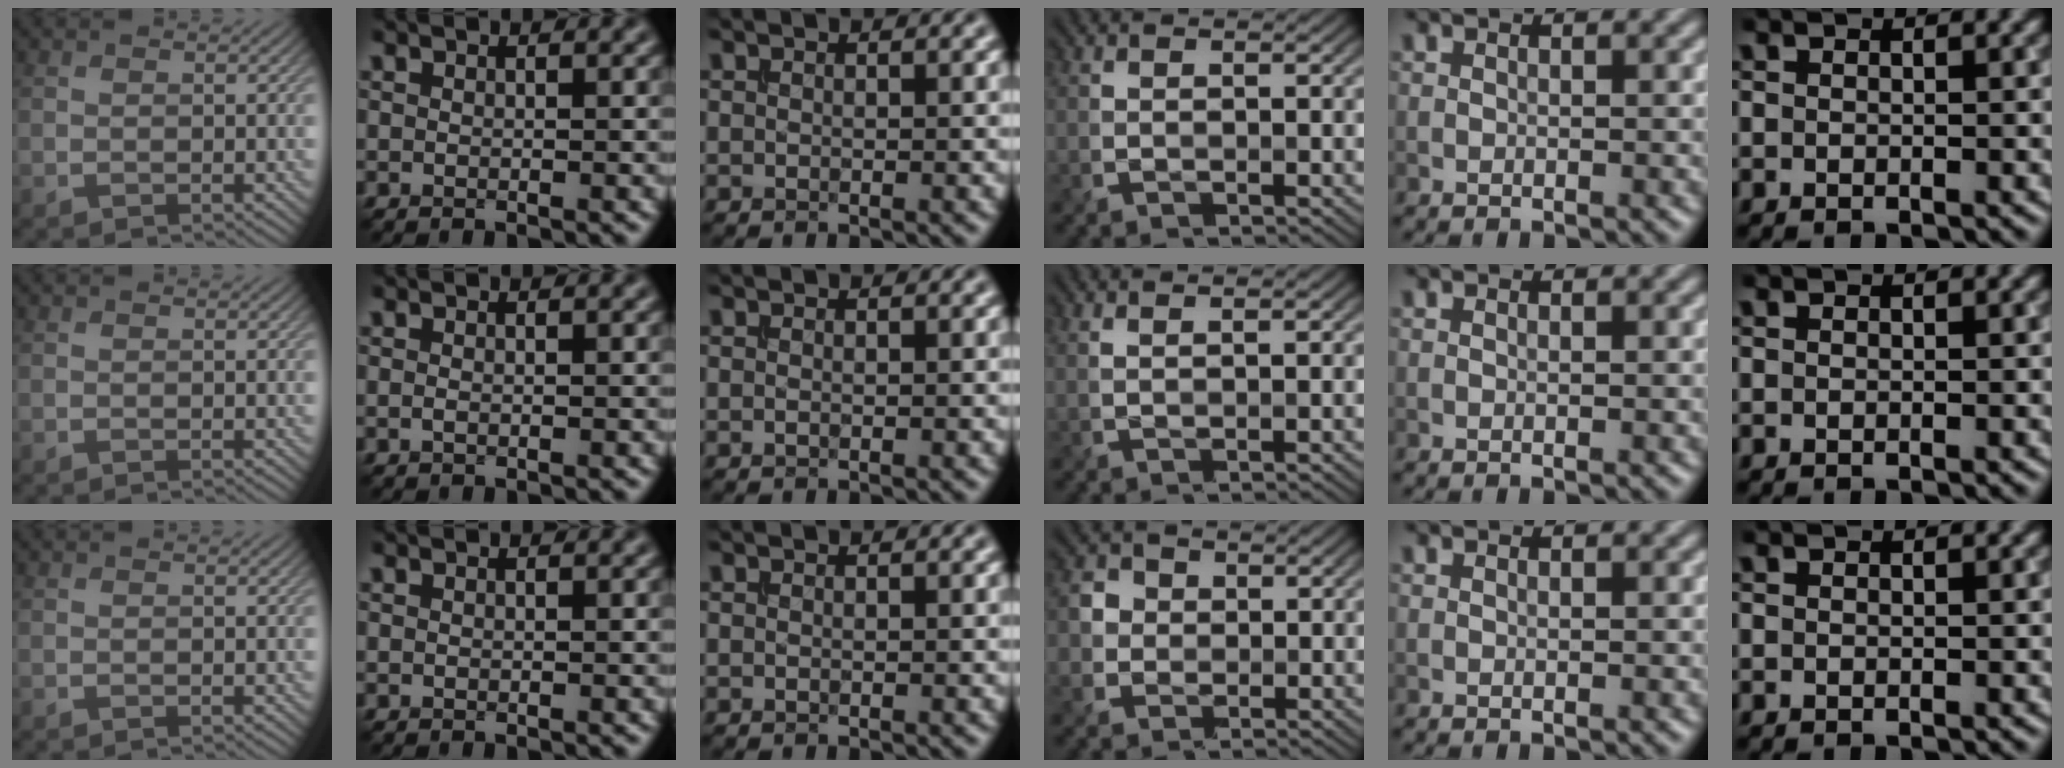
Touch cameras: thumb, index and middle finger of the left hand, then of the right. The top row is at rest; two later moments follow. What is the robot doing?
{"motion": "insert", "object": "drawer"}